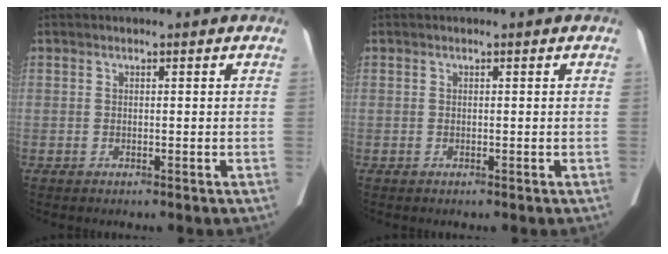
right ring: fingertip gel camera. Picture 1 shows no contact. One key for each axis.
{"total": 0.0}